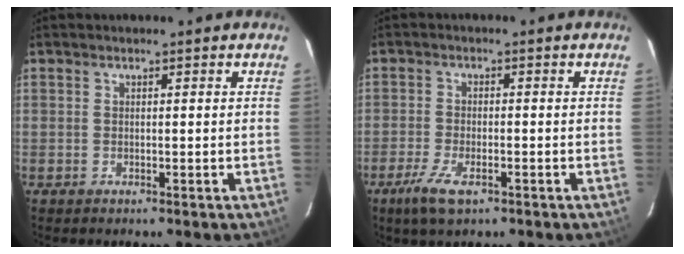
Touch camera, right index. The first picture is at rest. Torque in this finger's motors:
{"motor_torque": [0.60, -0.36, 0.23, 0.02]}